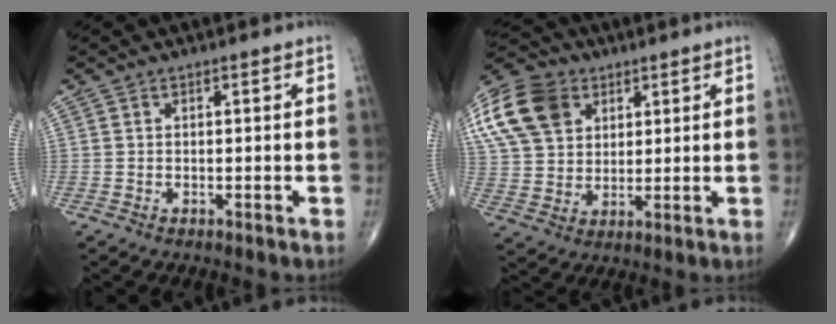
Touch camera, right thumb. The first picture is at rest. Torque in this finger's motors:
{"motor_torque": [-0.73, 1.18, 0.28, -0.14, 0.13]}